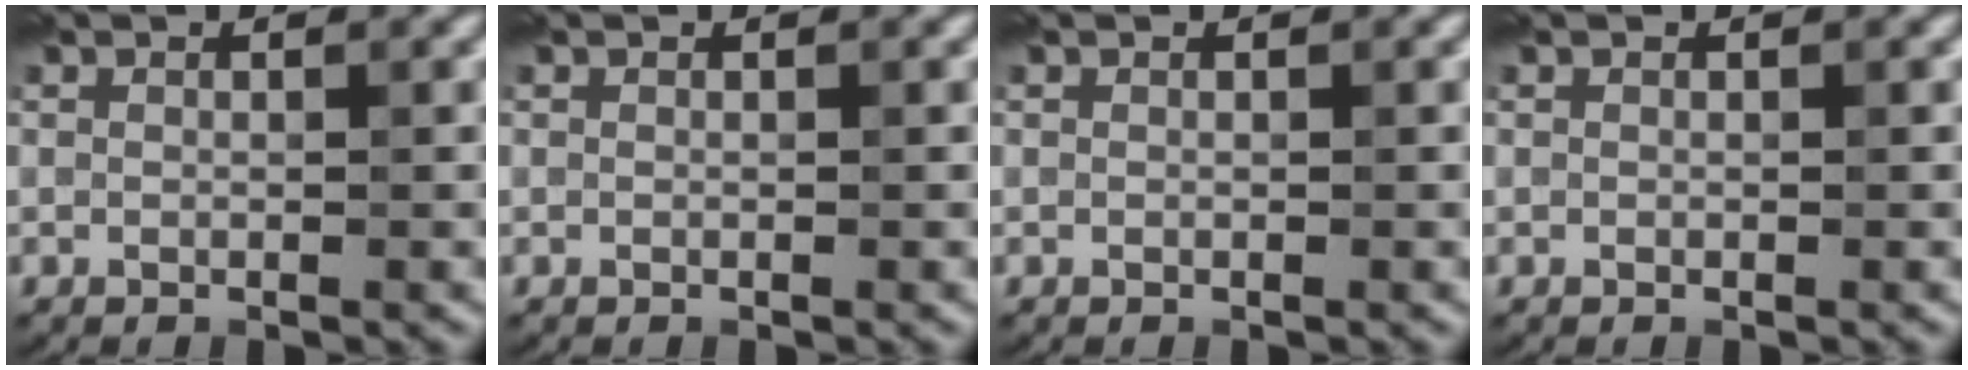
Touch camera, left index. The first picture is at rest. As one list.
[{"total": 0.0}, {"total": 0.0}, {"total": 0.0}]